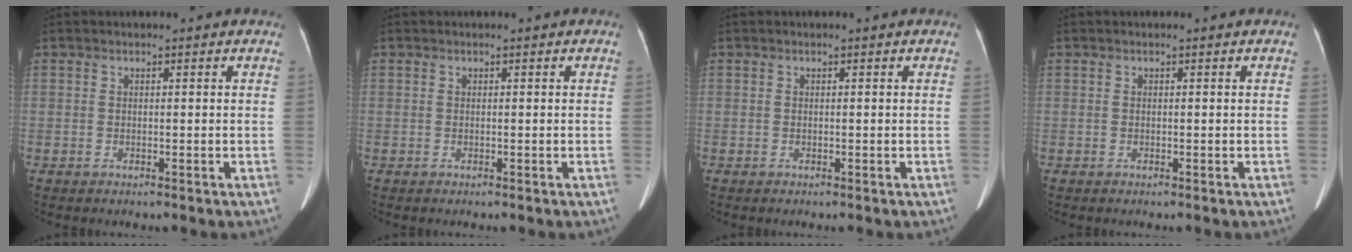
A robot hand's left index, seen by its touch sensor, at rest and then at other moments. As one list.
[{"total": 0.0}, {"total": 0.0}, {"total": 0.0}]